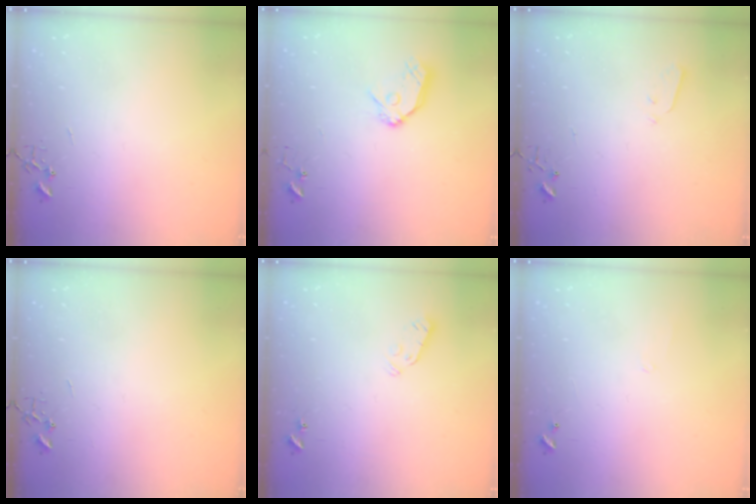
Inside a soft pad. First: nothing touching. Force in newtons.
{"total": 11.0, "press": 10.9, "slide": 1.1}
{"total": 2.8, "press": 2.7, "slide": 0.4}
{"total": 0.0}
{"total": 3.0, "press": 2.9, "slide": 0.9}
{"total": 5.6, "press": 5.6, "slide": 0.4}